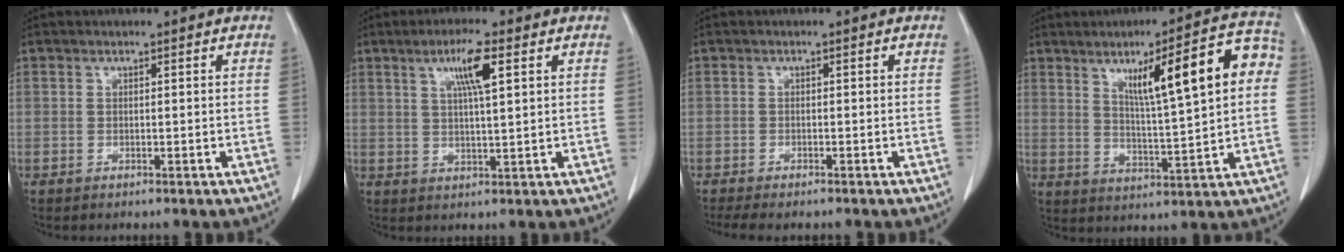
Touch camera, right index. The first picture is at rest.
{"total": 6.1, "force": [2.6, 0.3, 5.5], "torque": [-0.099, 0.002, 0.045]}
{"total": 5.2, "force": [-4.3, 1.1, 2.6], "torque": [-0.038, -0.010, -0.063]}
{"total": 14.6, "force": [4.0, 1.7, 14.0], "torque": [-0.198, 0.024, 0.059]}